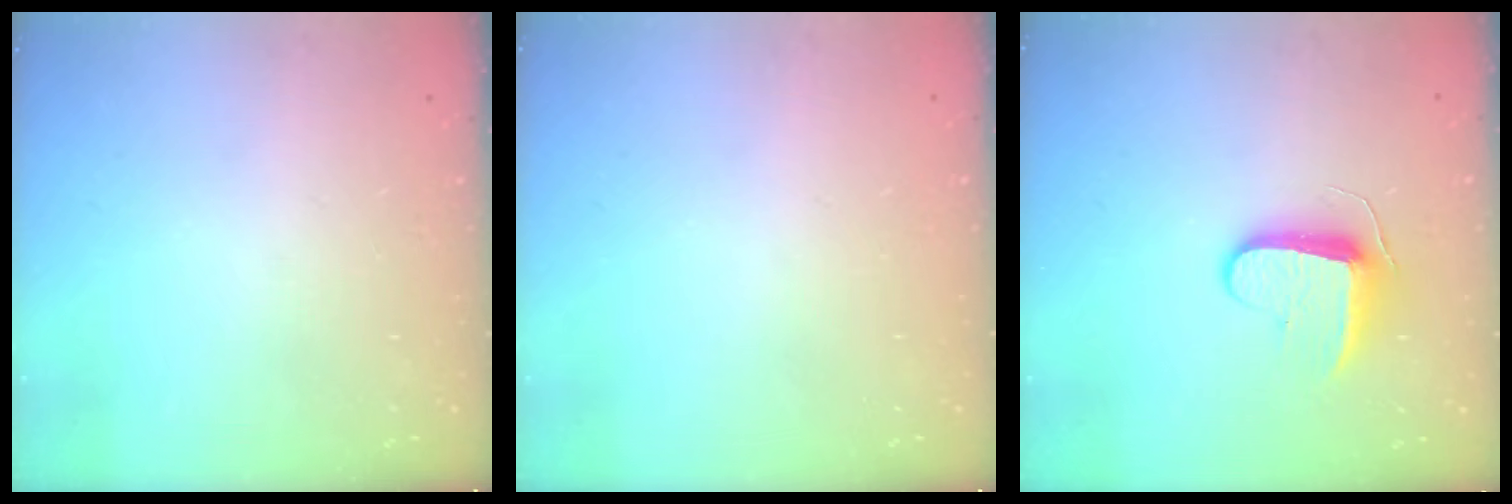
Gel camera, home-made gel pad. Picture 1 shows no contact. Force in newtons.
{"total": 0.6, "press": 0.6, "slide": 0.2}
{"total": 8.6, "press": 8.6, "slide": 0.5}